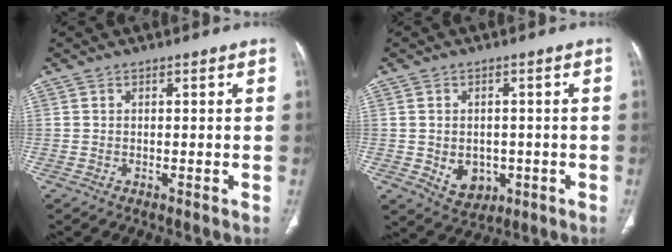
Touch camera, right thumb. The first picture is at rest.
{"total": 6.3, "force": [-1.3, 4.9, 3.6], "torque": [-0.036, 0.004, -0.003]}